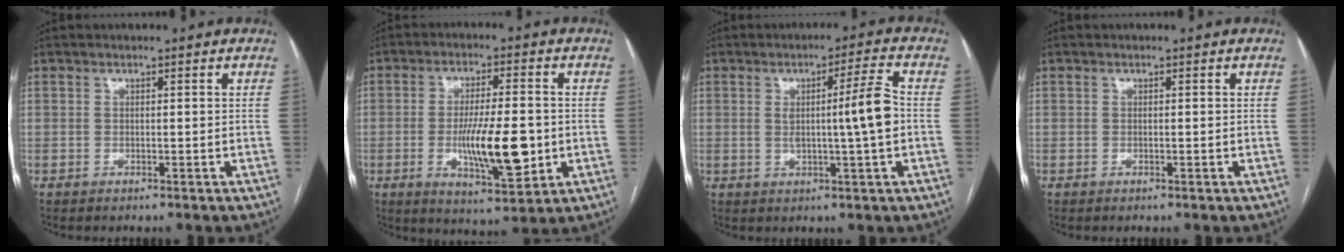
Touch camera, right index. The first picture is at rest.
{"total": 11.7, "force": [-1.9, 2.6, 11.2], "torque": [-0.195, -0.014, -0.025]}
{"total": 7.0, "force": [0.2, -0.7, 6.9], "torque": [-0.109, 0.000, 0.007]}
{"total": 0.0}